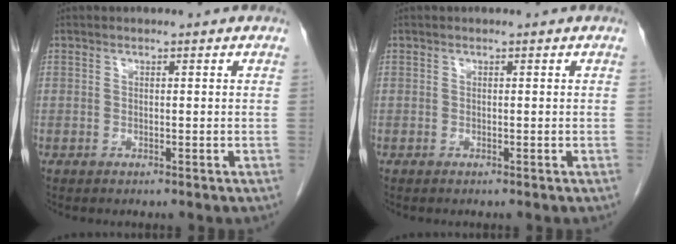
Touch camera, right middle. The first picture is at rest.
{"total": 0.0}